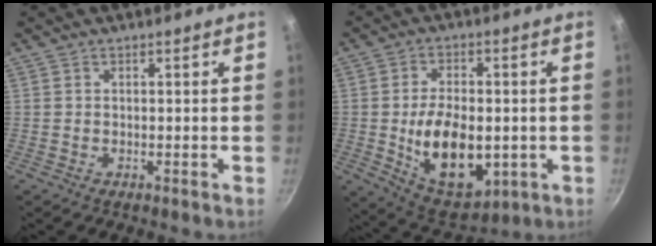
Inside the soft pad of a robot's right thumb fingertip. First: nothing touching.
{"total": 16.0, "force": [-2.1, 9.5, 12.7], "torque": [-0.178, -0.007, -0.017]}